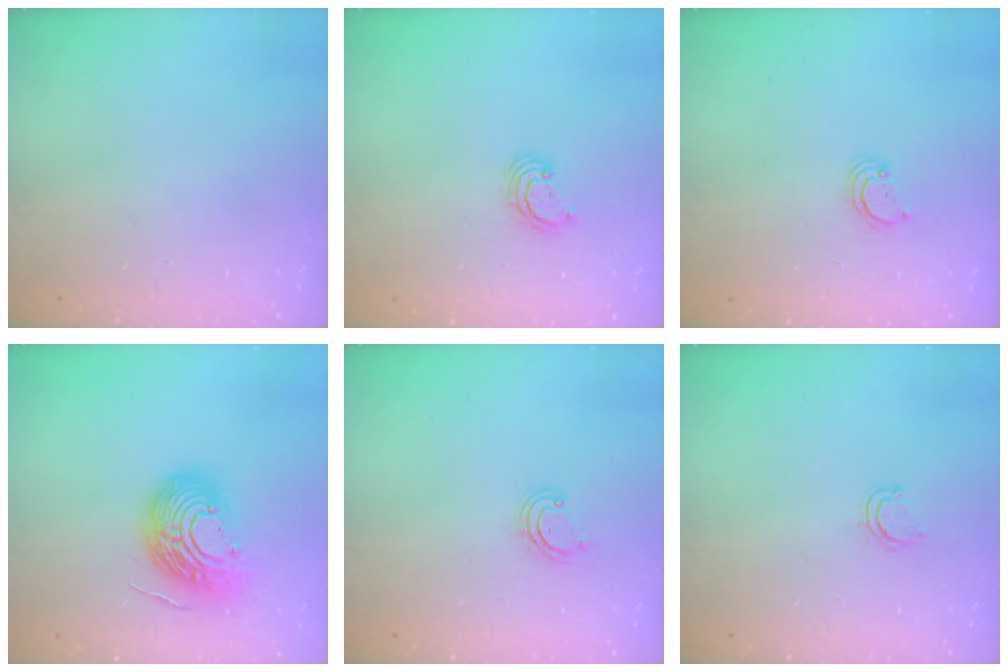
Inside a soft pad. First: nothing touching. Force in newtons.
{"total": 3.3, "press": 3.3, "slide": 0.2}
{"total": 1.7, "press": 1.7, "slide": 0.1}
{"total": 15.3, "press": 15.1, "slide": 2.2}
{"total": 2.7, "press": 2.6, "slide": 0.5}
{"total": 4.3, "press": 4.2, "slide": 1.0}